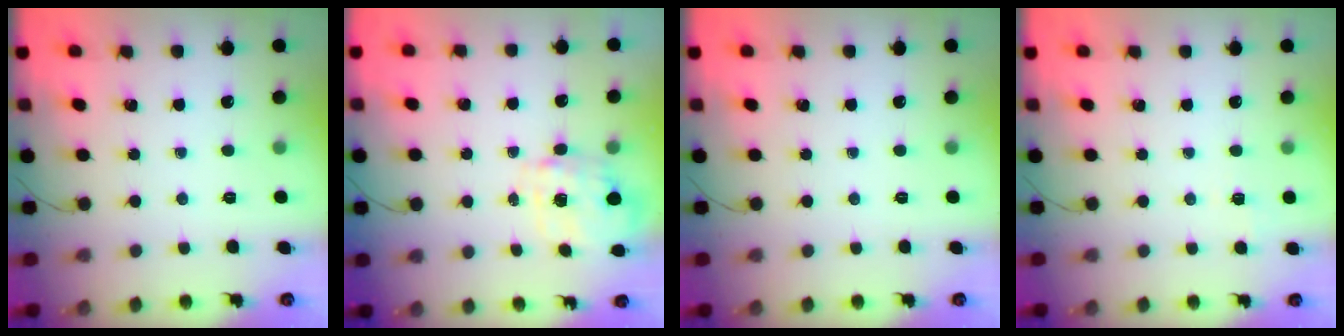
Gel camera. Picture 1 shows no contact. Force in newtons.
{"total": 4.0, "press": 3.9, "slide": 0.8}
{"total": 0.0}
{"total": 5.0, "press": 4.8, "slide": 1.5}